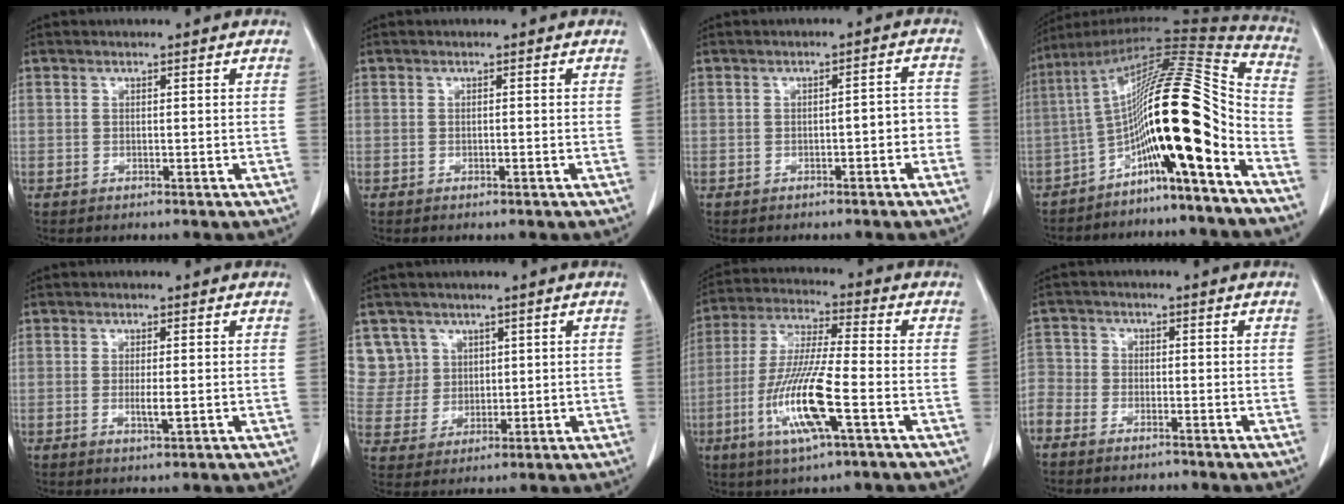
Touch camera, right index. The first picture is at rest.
{"total": 0.0}
{"total": 3.1, "force": [-1.0, 1.1, 2.7], "torque": [-0.035, 0.019, -0.011]}
{"total": 18.7, "force": [-7.5, 0.9, 17.1], "torque": [-0.286, 0.032, -0.125]}
{"total": 2.1, "force": [-0.3, 0.3, 2.1], "torque": [-0.040, -0.004, -0.004]}
{"total": 7.3, "force": [4.0, 6.2, -0.2], "torque": [0.006, 0.011, 0.091]}
{"total": 13.3, "force": [-4.6, 0.7, 12.4], "torque": [-0.257, -0.016, -0.088]}
{"total": 7.7, "force": [-5.9, 4.9, 0.8], "torque": [-0.038, 0.014, -0.116]}